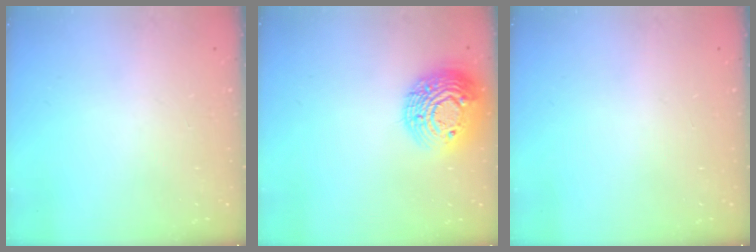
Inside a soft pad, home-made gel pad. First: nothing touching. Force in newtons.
{"total": 16.9, "press": 16.8, "slide": 1.2}
{"total": 0.0}